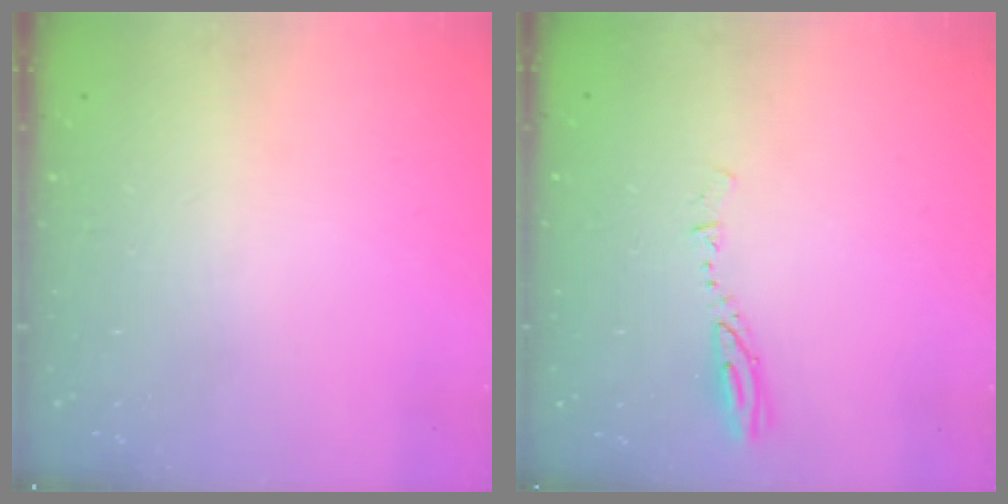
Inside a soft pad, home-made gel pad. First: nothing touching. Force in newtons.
{"total": 4.0, "press": 4.0, "slide": 0.3}